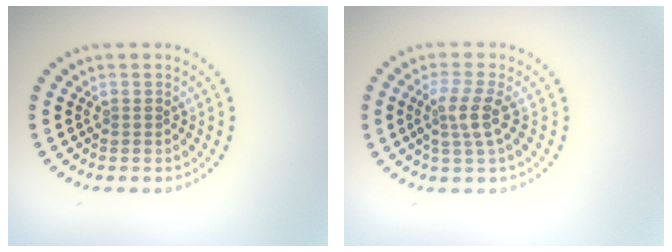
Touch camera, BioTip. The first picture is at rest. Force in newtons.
{"total": 2.7, "press": 2.3, "slide": 1.5}